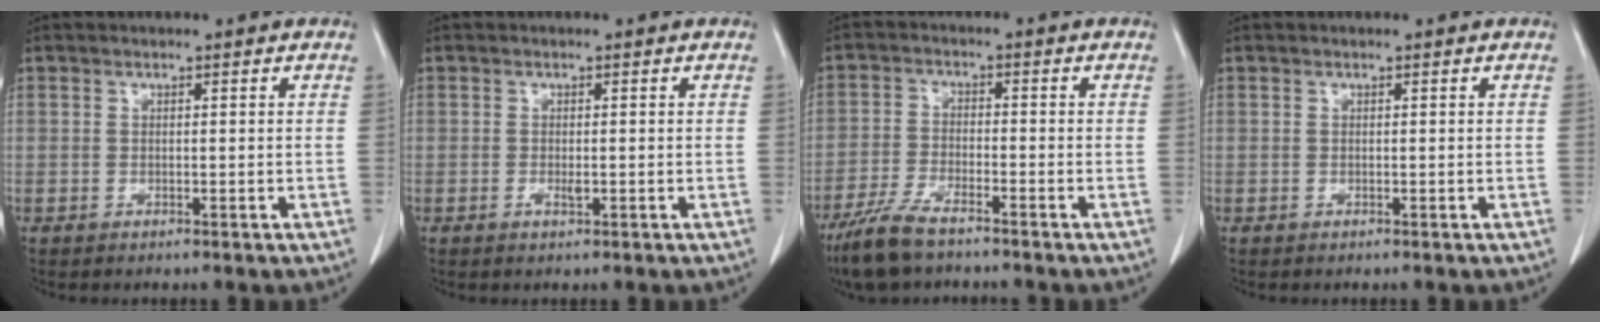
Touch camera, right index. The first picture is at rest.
{"total": 1.0, "force": [-0.3, 0.2, 0.9], "torque": [-0.020, -0.003, -0.004]}
{"total": 7.2, "force": [-5.6, 1.6, 4.2], "torque": [-0.096, -0.016, -0.109]}
{"total": 0.0}